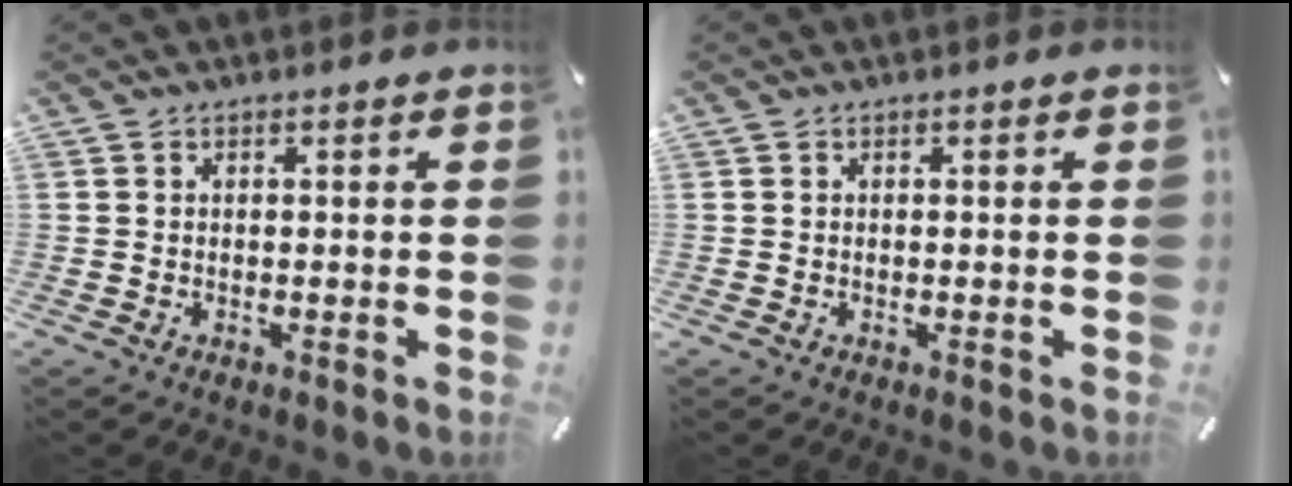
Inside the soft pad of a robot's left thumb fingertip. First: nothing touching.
{"total": 0.0}